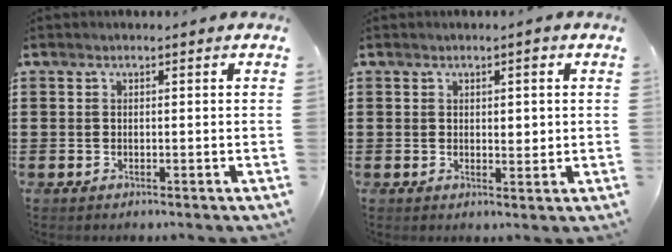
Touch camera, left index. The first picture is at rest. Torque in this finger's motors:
{"motor_torque": [0.05, -0.04, 0.05, 0.02]}